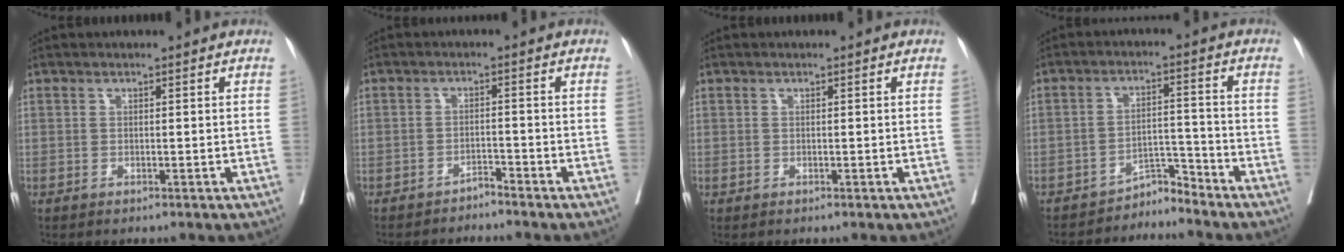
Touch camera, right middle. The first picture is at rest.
{"total": 3.0, "force": [-2.9, 0.0, 0.7], "torque": [0.002, -0.003, -0.047]}
{"total": 0.0}
{"total": 4.5, "force": [-4.5, -0.3, -0.5], "torque": [0.022, 0.010, -0.073]}